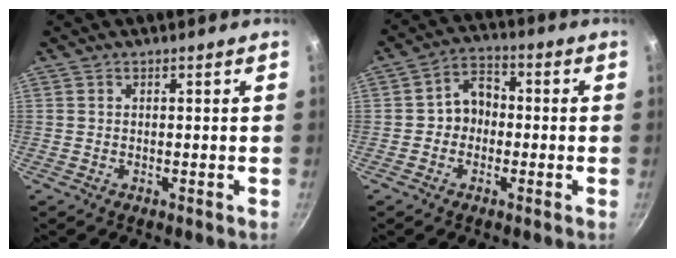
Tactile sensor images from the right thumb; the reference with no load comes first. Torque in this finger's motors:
{"motor_torque": [-0.25, 0.15, 0.24, -0.73, 0.14]}